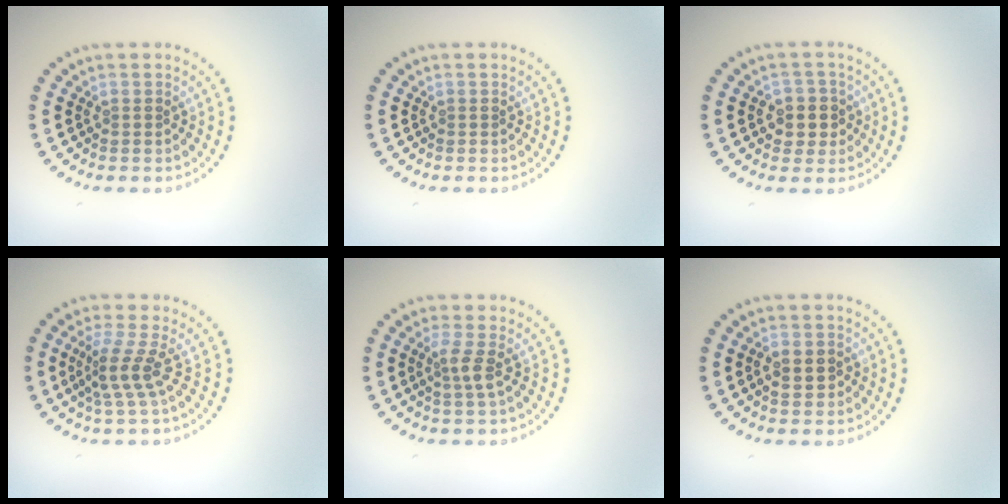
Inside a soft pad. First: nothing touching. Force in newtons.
{"total": 0.0}
{"total": 2.6, "press": 2.5, "slide": 0.8}
{"total": 2.9, "press": 2.0, "slide": 2.1}
{"total": 1.9, "press": 1.4, "slide": 1.4}
{"total": 1.8, "press": 1.8, "slide": 0.2}